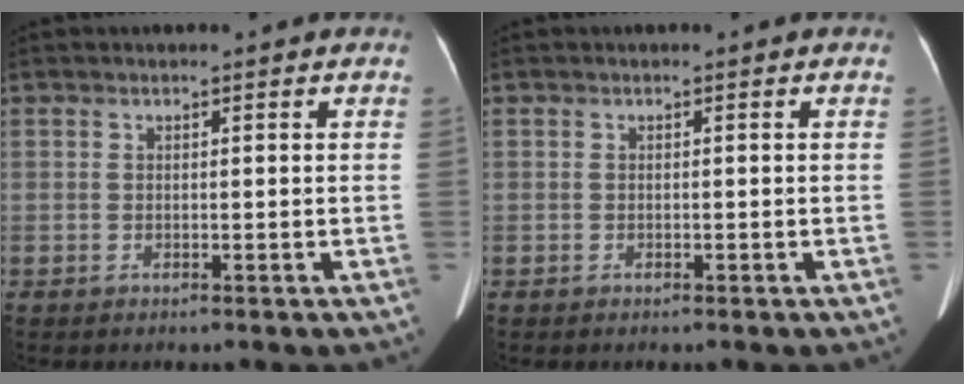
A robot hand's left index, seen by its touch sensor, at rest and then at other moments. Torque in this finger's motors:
{"motor_torque": [-0.12, -0.07, -0.01, -0.01]}